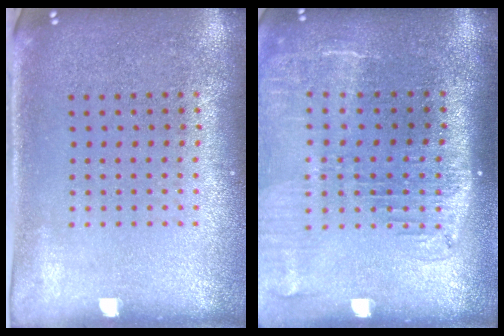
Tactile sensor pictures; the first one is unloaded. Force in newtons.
{"total": 2.3, "press": 1.9, "slide": 1.4}